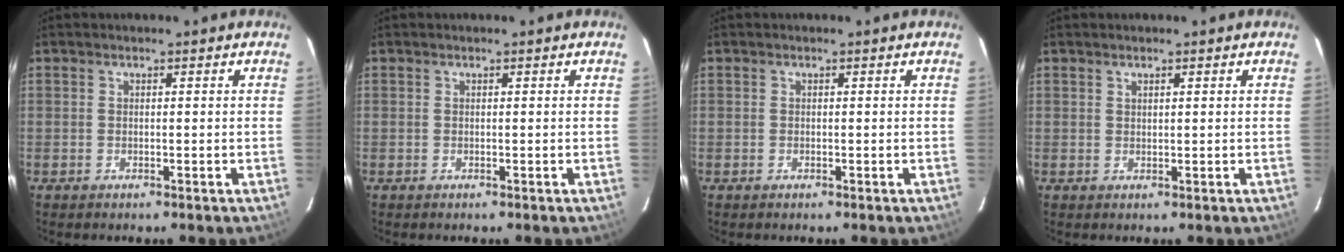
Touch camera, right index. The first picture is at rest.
{"total": 0.0}
{"total": 0.0}
{"total": 0.8, "force": [0.6, 0.2, 0.4], "torque": [-0.007, 0.001, 0.012]}